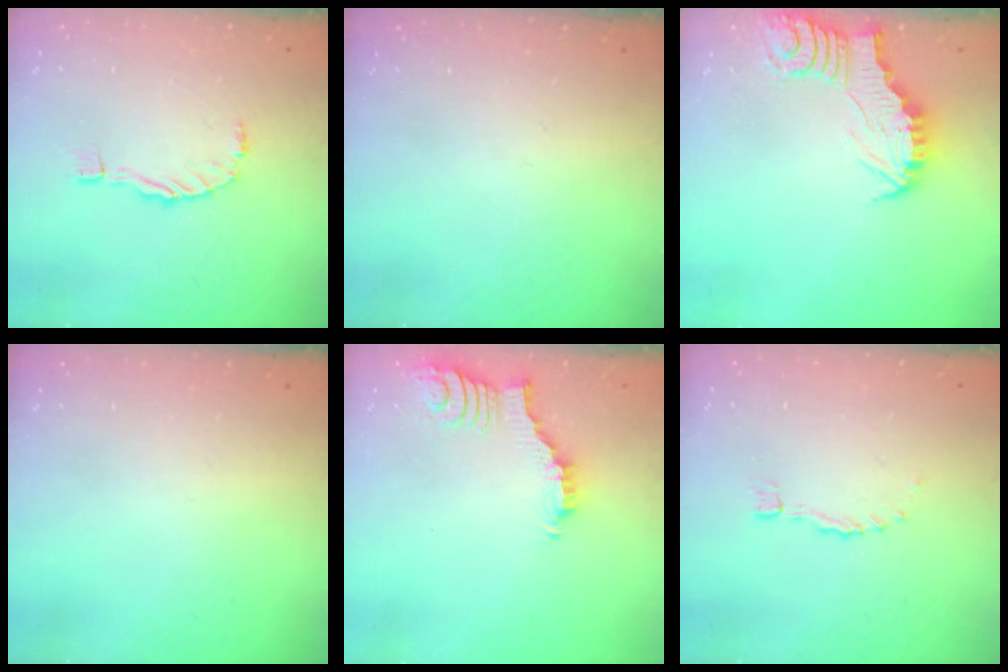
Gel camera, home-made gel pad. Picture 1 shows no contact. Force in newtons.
{"total": 0.0}
{"total": 2.7, "press": 2.7, "slide": 0.2}
{"total": 0.0}
{"total": 2.5, "press": 2.4, "slide": 0.4}
{"total": 0.0}